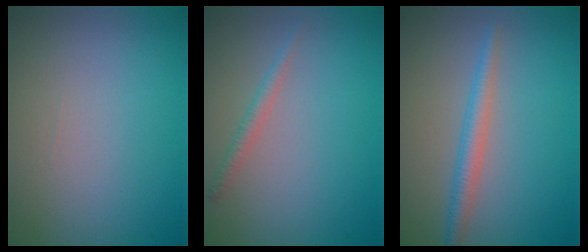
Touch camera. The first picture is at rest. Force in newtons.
{"total": 1.2, "press": 1.1, "slide": 0.0}
{"total": 2.3, "press": 2.3, "slide": 0.1}